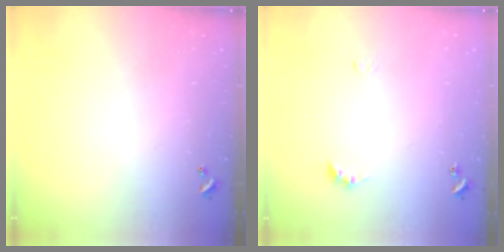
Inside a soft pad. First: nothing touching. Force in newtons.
{"total": 4.9, "press": 4.8, "slide": 0.7}